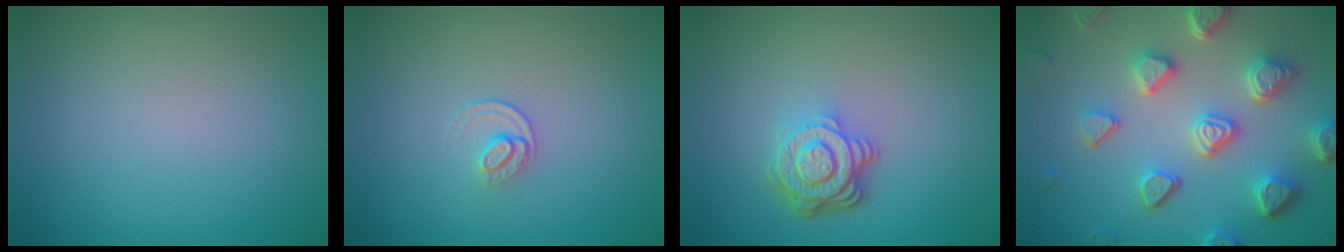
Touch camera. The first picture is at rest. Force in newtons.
{"total": 1.2, "press": 0.8, "slide": 0.9}
{"total": 4.6, "press": 3.3, "slide": 3.1}
{"total": 6.6, "press": 5.3, "slide": 3.9}